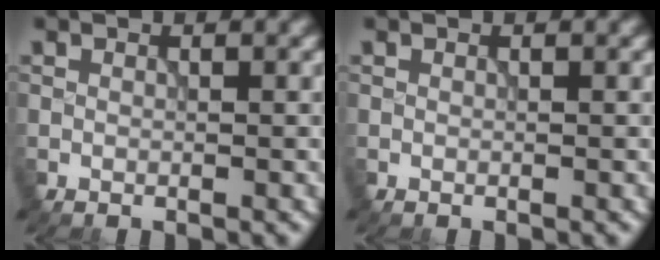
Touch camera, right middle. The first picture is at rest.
{"total": 0.0}